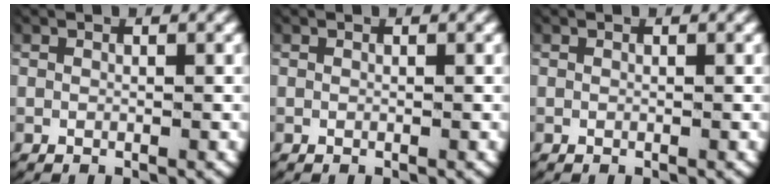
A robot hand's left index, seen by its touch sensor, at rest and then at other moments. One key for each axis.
{"total": 0.0}
{"total": 0.0}